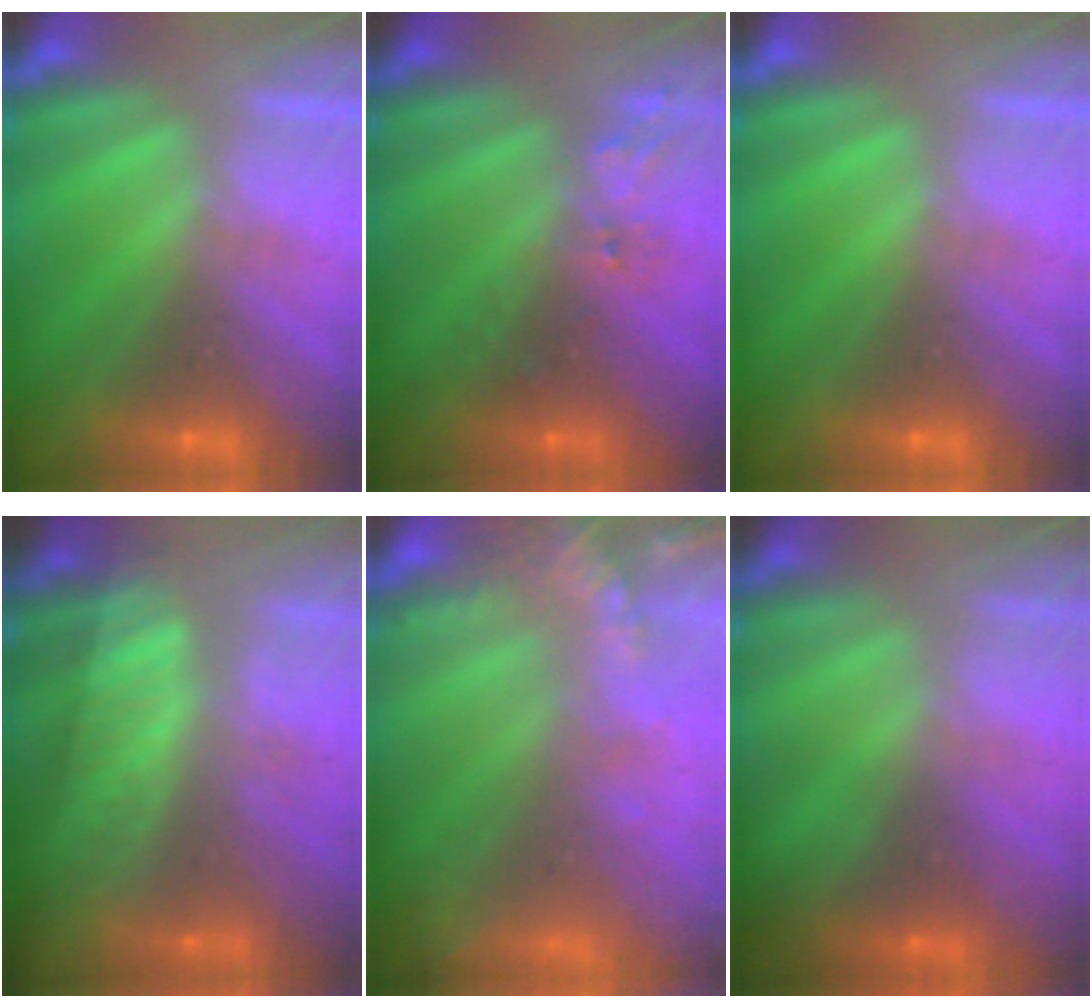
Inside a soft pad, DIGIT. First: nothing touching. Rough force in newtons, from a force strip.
{"total": 2.6}
{"total": 0.0}
{"total": 8.8}
{"total": 6.9}
{"total": 1.2}